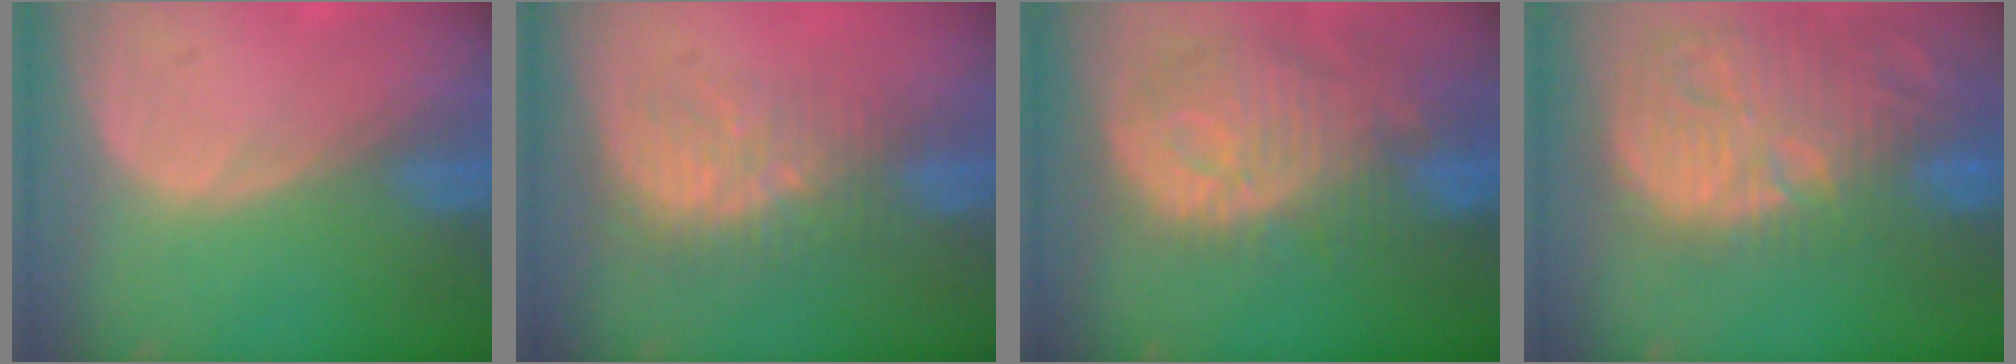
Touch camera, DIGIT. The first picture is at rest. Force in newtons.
{"total": 8.0, "press": 7.0, "slide": 3.8}
{"total": 12.7, "press": 11.3, "slide": 5.8}
{"total": 15.5, "press": 13.5, "slide": 7.6}